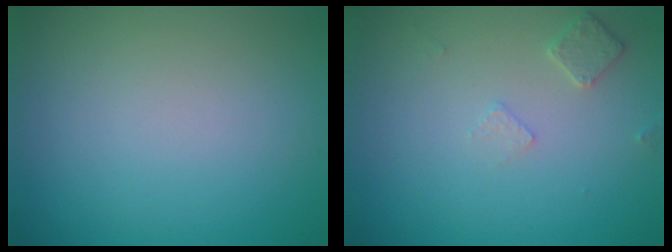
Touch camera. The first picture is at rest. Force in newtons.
{"total": 1.5, "press": 1.4, "slide": 0.3}